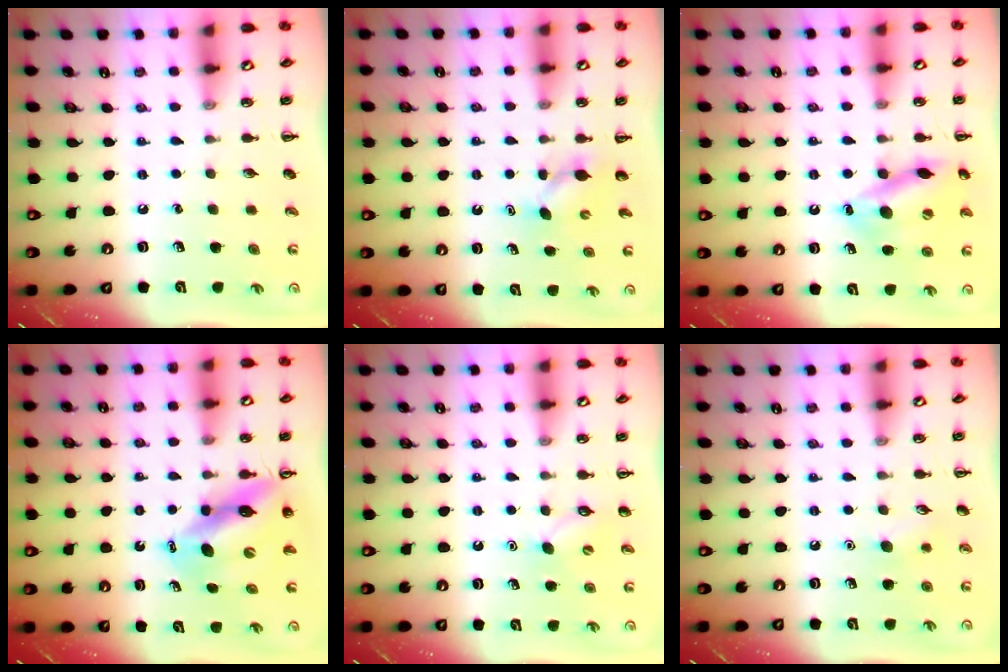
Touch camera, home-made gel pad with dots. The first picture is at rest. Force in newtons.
{"total": 3.8, "press": 3.6, "slide": 1.2}
{"total": 14.8, "press": 14.5, "slide": 2.7}
{"total": 11.6, "press": 10.9, "slide": 3.8}
{"total": 5.0, "press": 4.9, "slide": 1.3}
{"total": 6.9, "press": 6.7, "slide": 1.7}